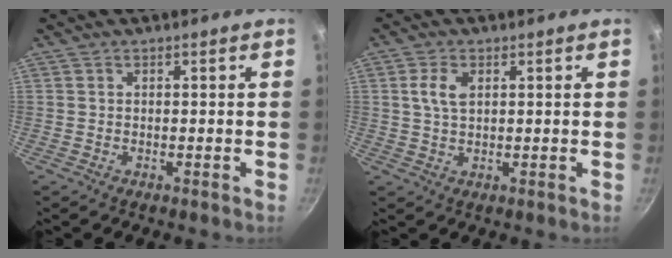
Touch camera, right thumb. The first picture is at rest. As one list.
[{"total": 4.4, "force": [1.3, 2.6, 3.4], "torque": [-0.062, 0.001, 0.023]}]